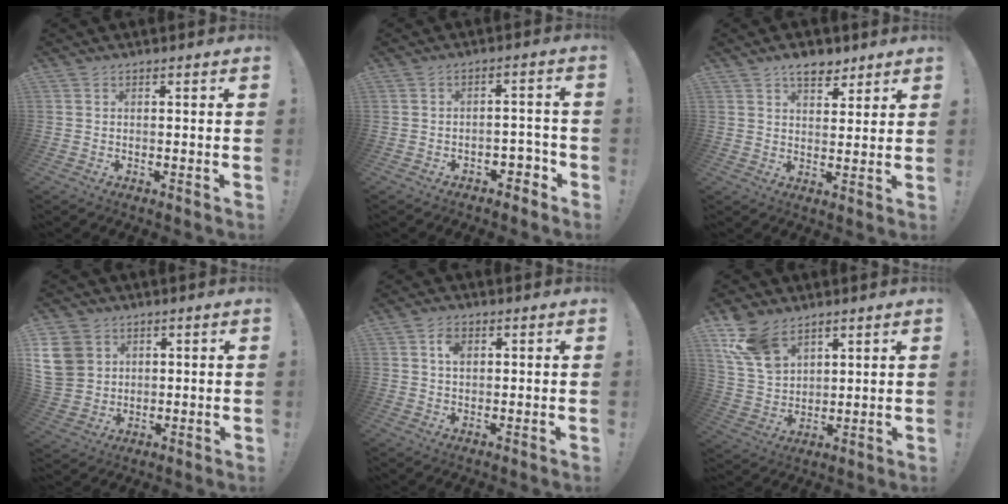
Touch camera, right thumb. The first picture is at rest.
{"total": 3.9, "force": [-2.2, 2.5, 2.0], "torque": [-0.027, 0.010, -0.038]}
{"total": 7.1, "force": [5.2, 3.9, 2.9], "torque": [-0.027, -0.027, 0.093]}
{"total": 11.2, "force": [3.4, 9.7, 4.5], "torque": [-0.088, -0.009, 0.073]}
{"total": 4.0, "force": [1.4, 2.6, 2.7], "torque": [-0.038, -0.002, 0.022]}
{"total": 13.9, "force": [8.6, 8.4, 6.8], "torque": [-0.147, -0.036, 0.171]}